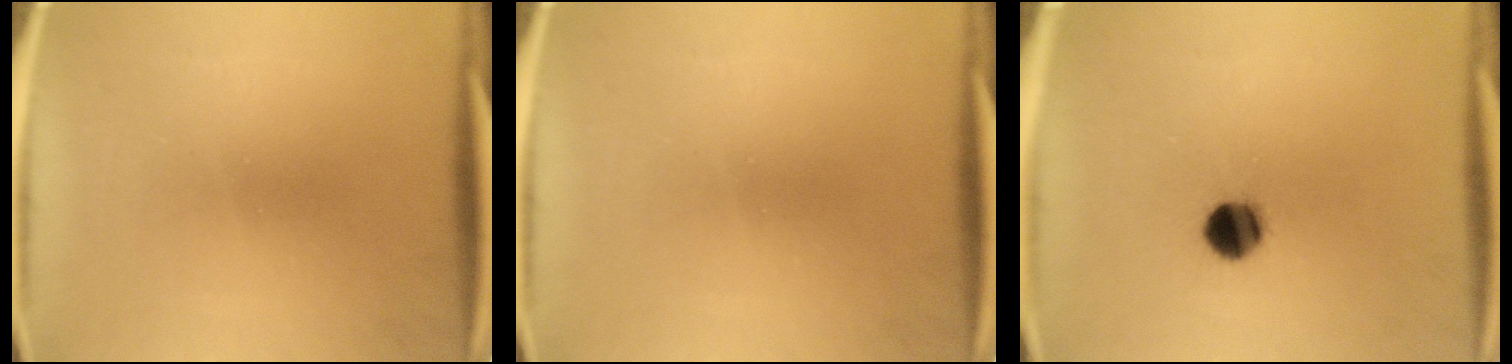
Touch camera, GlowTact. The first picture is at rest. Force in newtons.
{"total": 0.0}
{"total": 6.4}